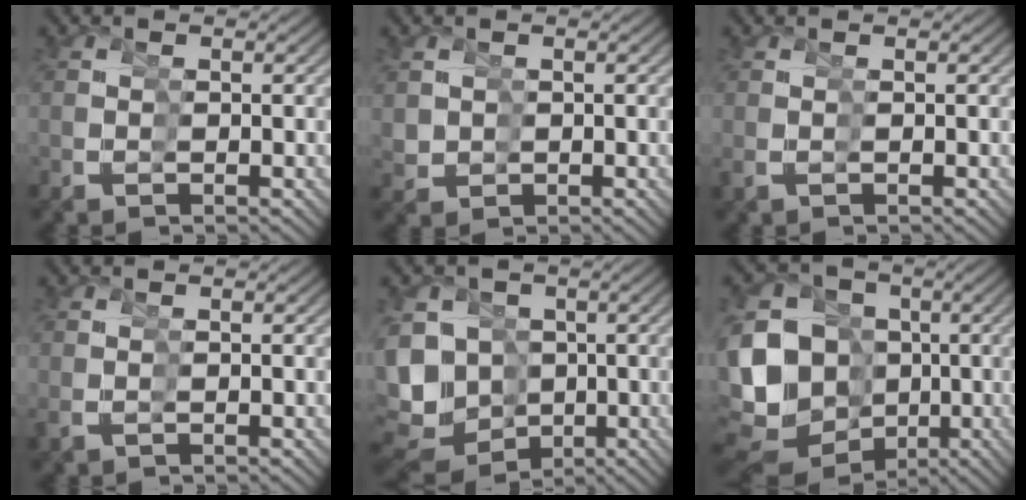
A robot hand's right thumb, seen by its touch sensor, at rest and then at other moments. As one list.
[{"total": 2.1, "force": [0.6, 1.9, 0.6], "torque": [-0.024, -0.011, 0.019]}, {"total": 0.0}, {"total": 0.0}, {"total": 14.7, "force": [0.1, 13.1, 6.7], "torque": [-0.153, -0.010, -0.012]}, {"total": 17.7, "force": [-1.2, 14.8, 9.6], "torque": [-0.197, -0.028, -0.023]}]